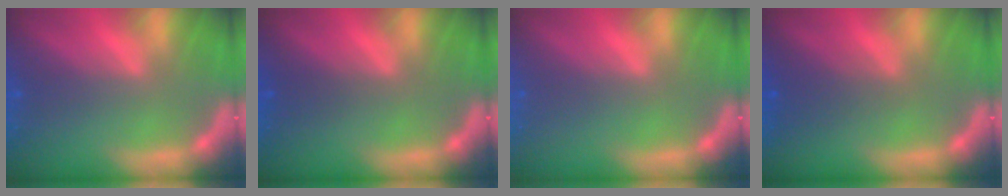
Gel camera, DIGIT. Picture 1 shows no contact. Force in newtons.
{"total": 1.0}
{"total": 0.0}
{"total": 2.5}